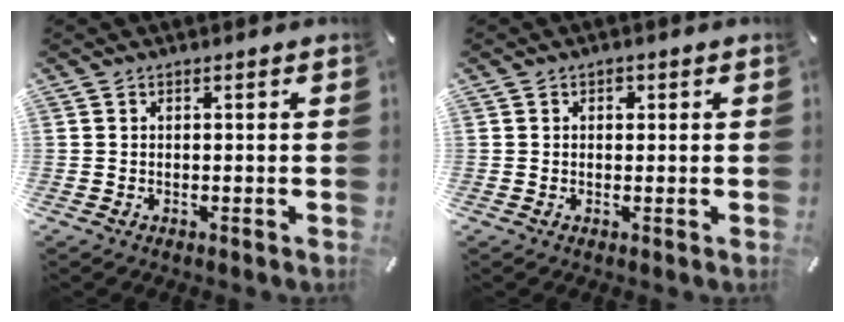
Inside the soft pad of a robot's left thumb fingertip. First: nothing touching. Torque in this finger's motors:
{"motor_torque": [0.21, 0.23, 0.23, -0.20, 0.03]}